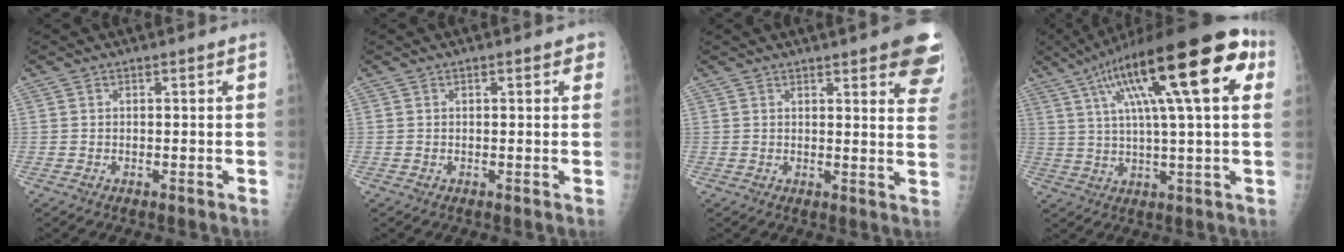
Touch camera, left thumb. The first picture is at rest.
{"total": 1.9, "force": [1.0, 0.9, 1.4], "torque": [-0.009, 0.000, 0.008]}
{"total": 12.5, "force": [8.0, 3.2, 9.1], "torque": [-0.081, -0.034, 0.078]}
{"total": 24.9, "force": [9.4, 6.2, 22.2], "torque": [-0.339, 0.022, 0.142]}